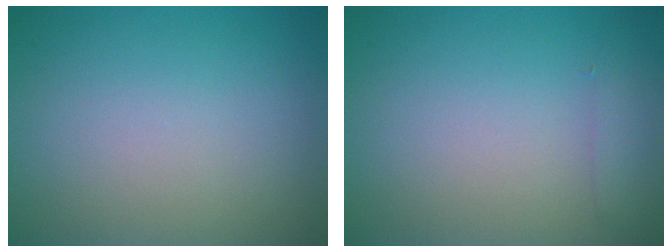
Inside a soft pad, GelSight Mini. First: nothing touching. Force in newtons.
{"total": 1.3, "press": 1.3, "slide": 0.1}